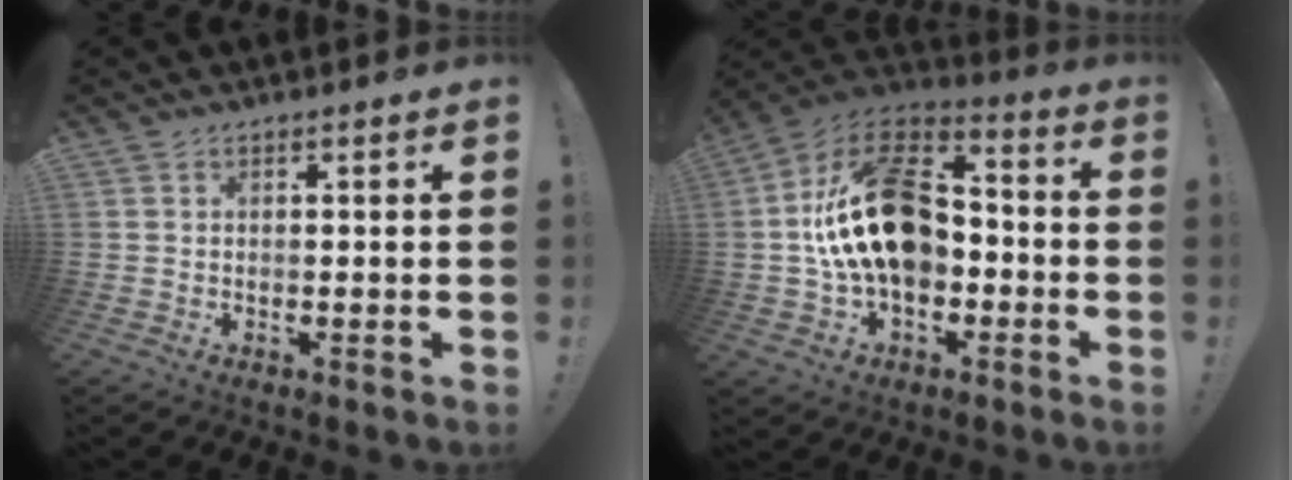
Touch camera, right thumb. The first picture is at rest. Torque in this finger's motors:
{"motor_torque": [2.30, 2.29, 0.41, -0.08, 0.39]}